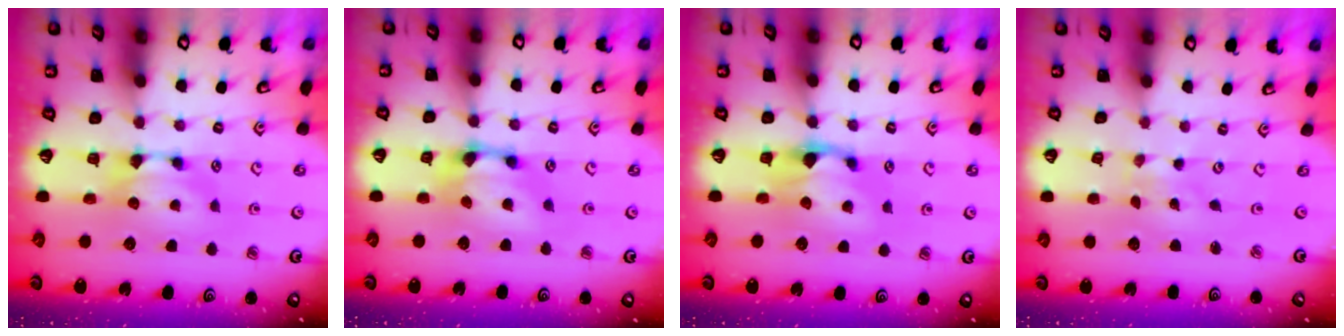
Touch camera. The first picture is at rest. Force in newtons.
{"total": 3.3, "press": 2.6, "slide": 2.1}
{"total": 2.7, "press": 2.6, "slide": 0.8}
{"total": 6.9, "press": 6.9, "slide": 0.4}